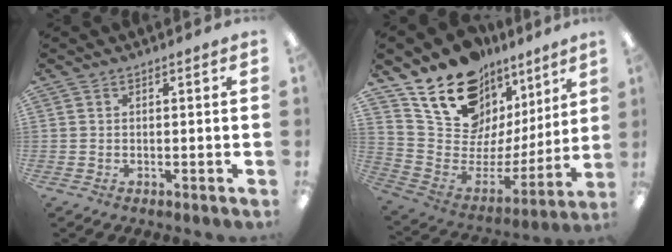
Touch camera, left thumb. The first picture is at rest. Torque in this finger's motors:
{"motor_torque": [2.29, 2.05, 1.45, -1.32, 0.11]}